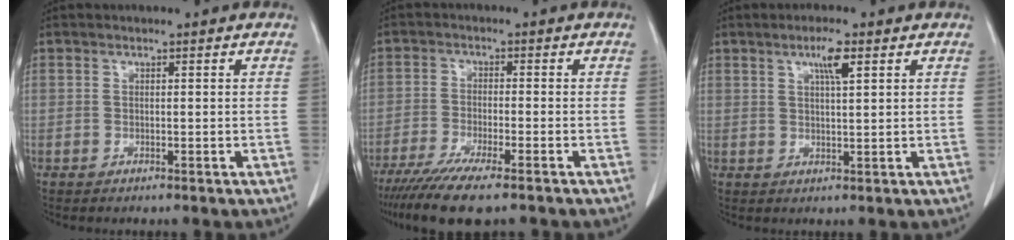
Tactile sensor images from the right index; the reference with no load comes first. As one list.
[{"total": 9.9, "force": [-7.5, 0.8, 6.4], "torque": [-0.101, -0.023, -0.120]}, {"total": 3.7, "force": [1.8, 0.2, 3.2], "torque": [-0.056, -0.001, 0.032]}]